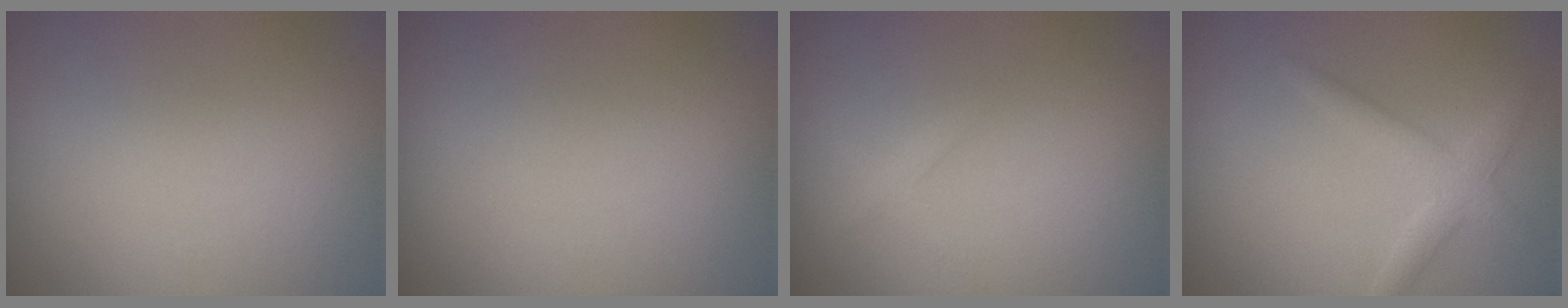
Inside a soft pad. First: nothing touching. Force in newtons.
{"total": 0.0}
{"total": 1.1, "press": 1.1, "slide": 0.1}
{"total": 2.4, "press": 2.4, "slide": 0.2}